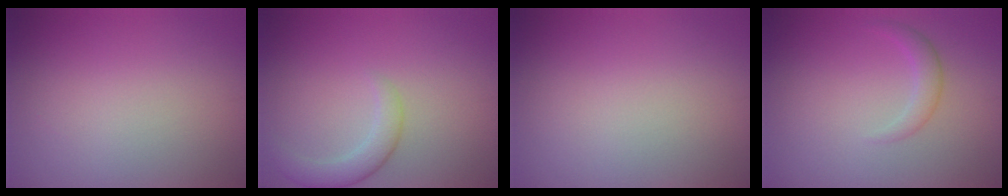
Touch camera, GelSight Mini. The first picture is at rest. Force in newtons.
{"total": 2.7, "press": 2.7, "slide": 0.2}
{"total": 0.0}
{"total": 1.7, "press": 1.7, "slide": 0.1}